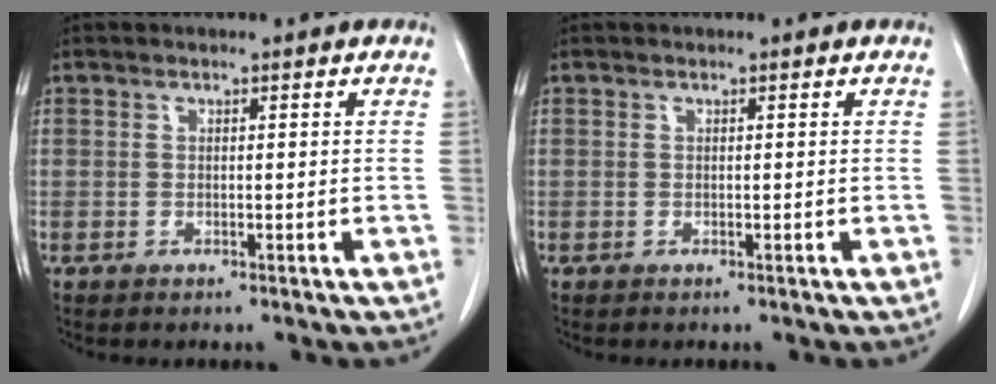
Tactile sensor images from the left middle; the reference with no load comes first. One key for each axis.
{"total": 0.0}